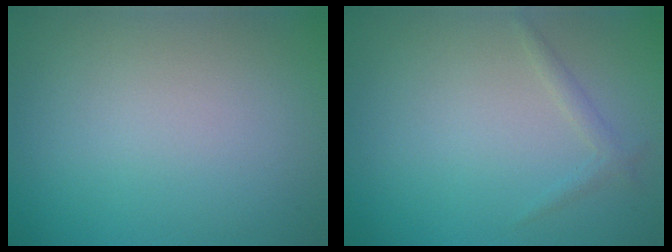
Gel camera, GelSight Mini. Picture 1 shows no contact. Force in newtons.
{"total": 1.1, "press": 1.1, "slide": 0.1}